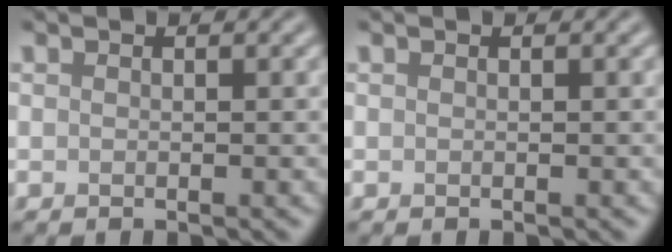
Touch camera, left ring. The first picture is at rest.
{"total": 0.0}